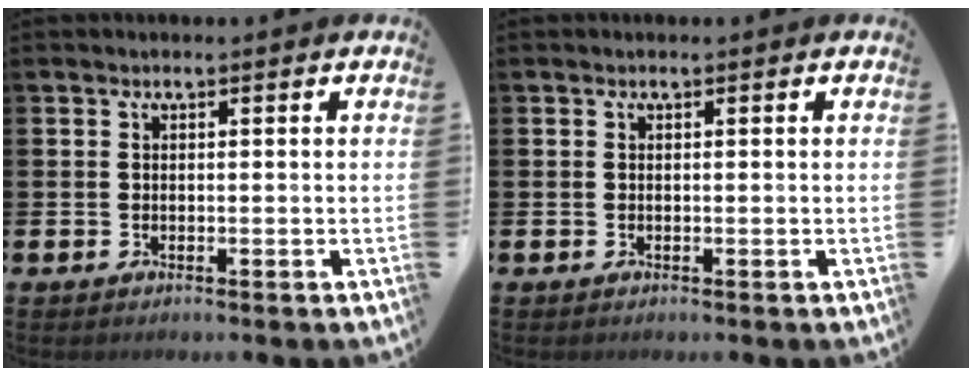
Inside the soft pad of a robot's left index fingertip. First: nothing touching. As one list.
[{"total": 0.0}]